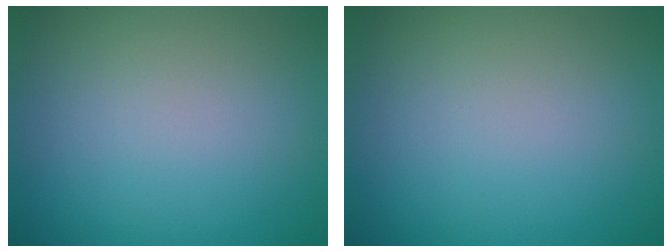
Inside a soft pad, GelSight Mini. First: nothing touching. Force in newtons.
{"total": 0.0}